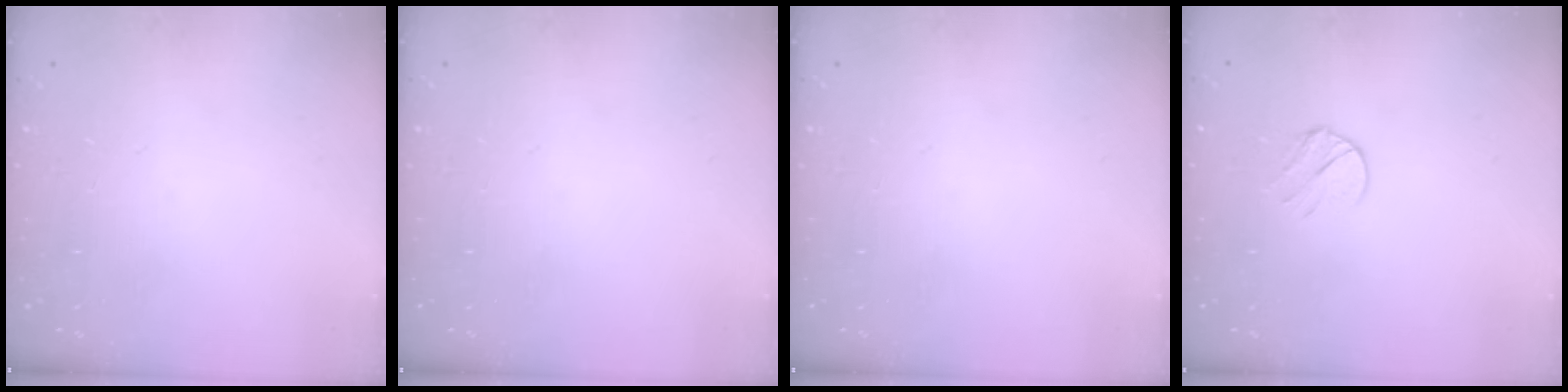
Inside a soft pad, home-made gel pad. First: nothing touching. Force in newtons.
{"total": 0.0}
{"total": 0.0}
{"total": 6.9, "press": 6.9, "slide": 0.7}